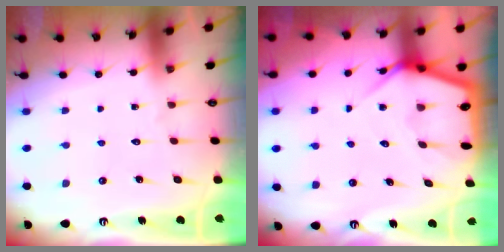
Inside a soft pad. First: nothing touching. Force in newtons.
{"total": 6.4, "press": 6.3, "slide": 0.4}